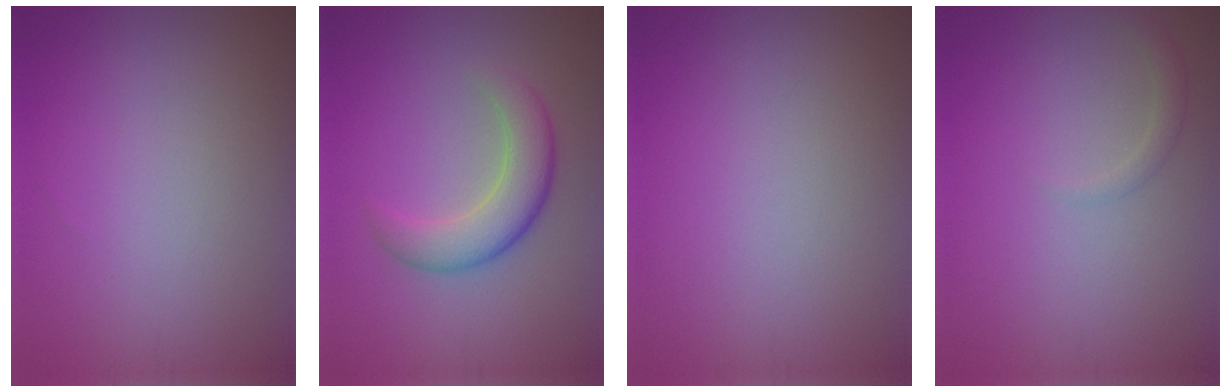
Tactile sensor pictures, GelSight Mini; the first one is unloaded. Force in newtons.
{"total": 4.5, "press": 4.5, "slide": 0.3}
{"total": 0.0}
{"total": 1.2, "press": 1.2, "slide": 0.1}